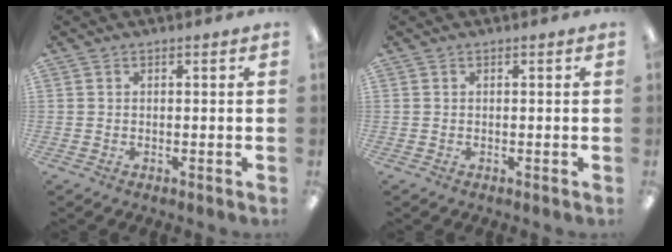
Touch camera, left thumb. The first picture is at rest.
{"total": 0.0}